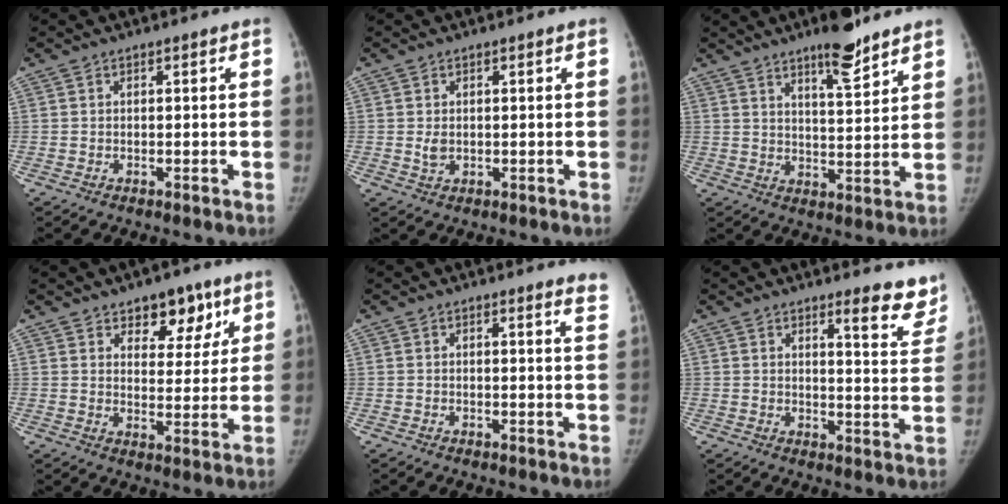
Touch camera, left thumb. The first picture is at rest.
{"total": 1.9, "force": [0.2, 1.3, 1.3], "torque": [-0.015, -0.004, 0.009]}
{"total": 9.1, "force": [6.6, 2.1, 5.8], "torque": [-0.070, -0.045, 0.105]}
{"total": 9.5, "force": [5.8, 5.5, 5.1], "torque": [-0.024, -0.028, 0.085]}
{"total": 3.7, "force": [3.4, 0.3, 1.4], "torque": [-0.014, -0.020, 0.019]}
{"total": 8.9, "force": [7.2, 2.2, 4.8], "torque": [-0.024, -0.049, 0.077]}